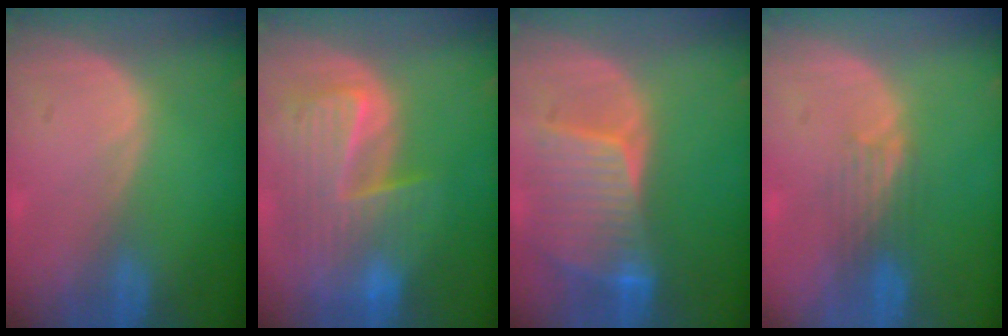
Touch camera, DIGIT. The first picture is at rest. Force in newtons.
{"total": 10.2, "press": 8.9, "slide": 5.0}
{"total": 8.4, "press": 7.7, "slide": 3.3}
{"total": 3.7, "press": 3.2, "slide": 1.8}